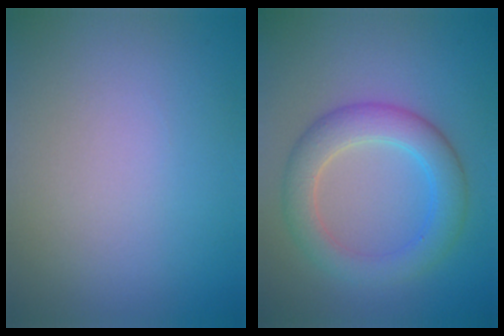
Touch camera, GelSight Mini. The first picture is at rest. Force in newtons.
{"total": 5.1, "press": 5.0, "slide": 0.3}